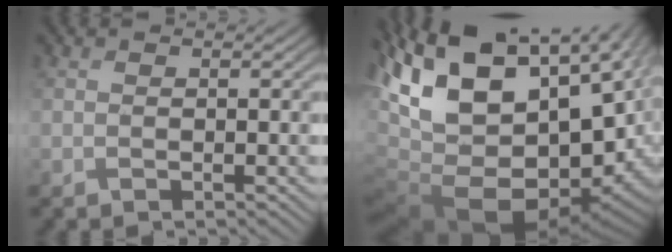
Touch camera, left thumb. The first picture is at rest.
{"total": 18.7, "force": [2.8, 12.2, 13.9], "torque": [-0.255, -0.028, 0.102]}